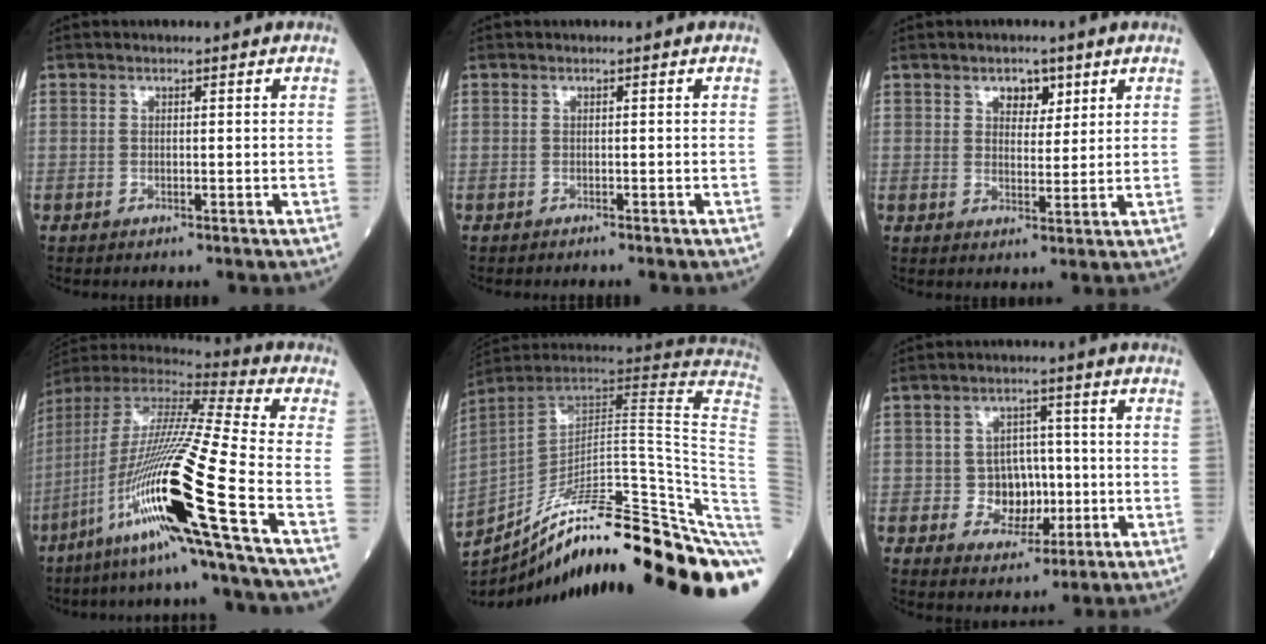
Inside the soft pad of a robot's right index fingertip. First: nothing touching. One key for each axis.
{"total": 0.9, "fx": -0.7, "fy": 0.1, "fz": 0.4, "tx": -0.008, "ty": -0.001, "tz": -0.011}
{"total": 3.8, "fx": 2.1, "fy": 2.2, "fz": 2.2, "tx": -0.028, "ty": 0.004, "tz": 0.033}
{"total": 24.2, "fx": -10.6, "fy": -1.5, "fz": 21.8, "tx": -0.430, "ty": -0.045, "tz": -0.206}
{"total": 36.5, "fx": -27.8, "fy": 0.8, "fz": 23.7, "tx": -0.229, "ty": -0.046, "tz": -0.382}
{"total": 6.4, "fx": -0.8, "fy": 5.4, "fz": 3.3, "tx": -0.039, "ty": 0.015, "tz": -0.004}